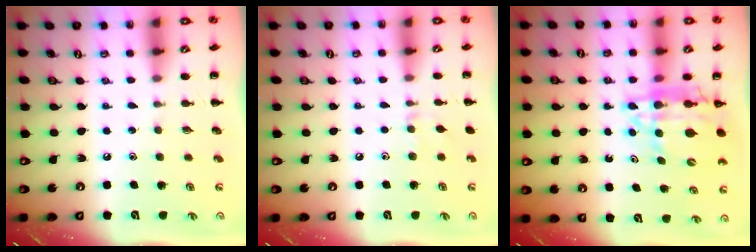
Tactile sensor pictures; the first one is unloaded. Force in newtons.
{"total": 5.1, "press": 4.8, "slide": 1.6}
{"total": 14.0, "press": 13.5, "slide": 3.7}